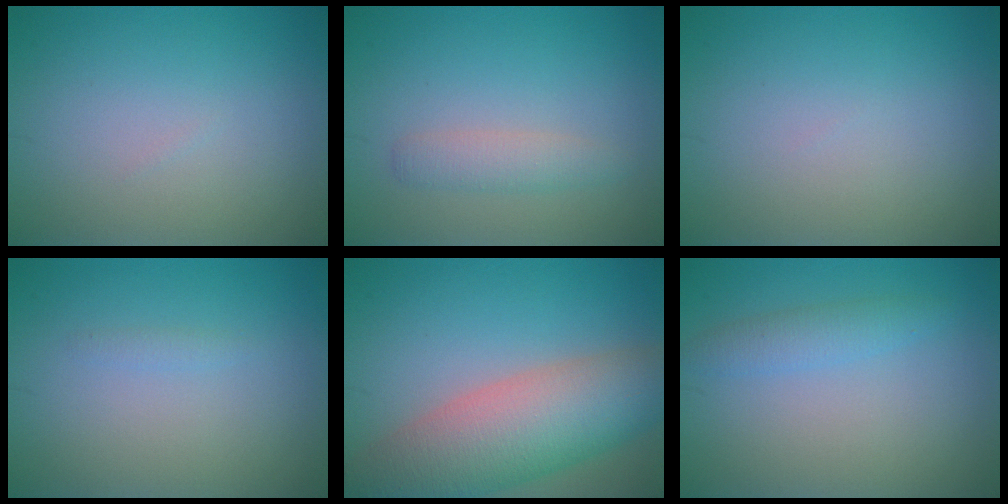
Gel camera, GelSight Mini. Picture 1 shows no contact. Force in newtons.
{"total": 1.9, "press": 1.9, "slide": 0.1}
{"total": 0.0}
{"total": 0.6, "press": 0.6, "slide": 0.1}
{"total": 9.6, "press": 9.6, "slide": 0.6}
{"total": 2.0, "press": 1.9, "slide": 0.2}